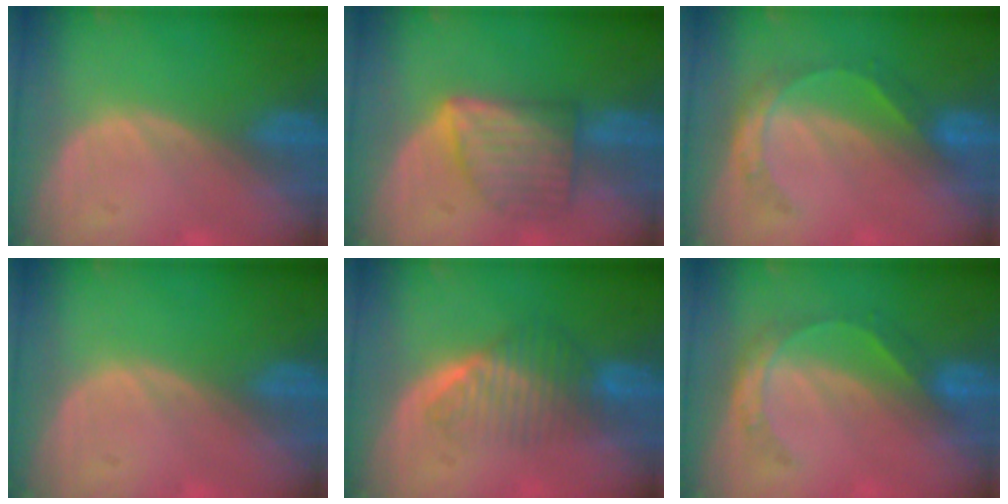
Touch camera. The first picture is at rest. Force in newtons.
{"total": 6.6, "press": 6.6, "slide": 0.1}
{"total": 5.5, "press": 4.7, "slide": 2.7}
{"total": 0.0}
{"total": 6.5, "press": 5.8, "slide": 2.9}
{"total": 5.5, "press": 4.7, "slide": 2.7}